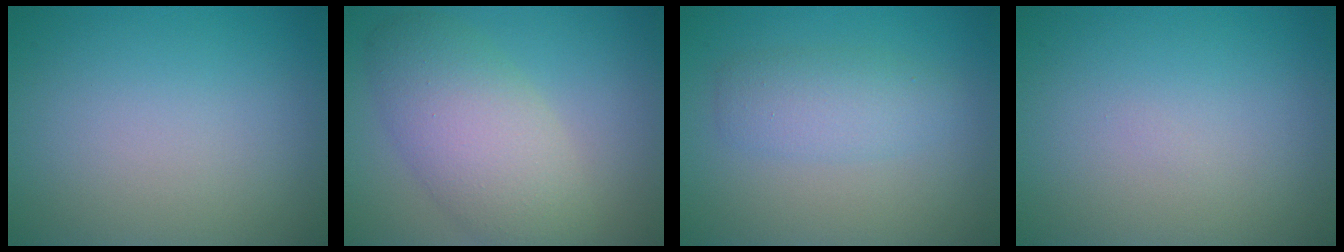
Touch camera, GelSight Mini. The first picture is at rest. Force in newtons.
{"total": 6.5, "press": 6.5, "slide": 0.6}
{"total": 2.9, "press": 2.9, "slide": 0.1}
{"total": 0.0}